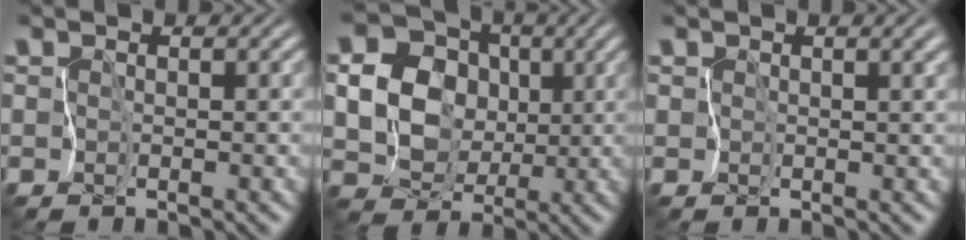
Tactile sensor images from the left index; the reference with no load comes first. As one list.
[{"total": 9.2, "force": [1.2, 8.3, 3.8], "torque": [-0.097, 0.021, 0.006]}, {"total": 2.3, "force": [1.1, 1.0, 1.7], "torque": [-0.021, -0.001, 0.020]}]